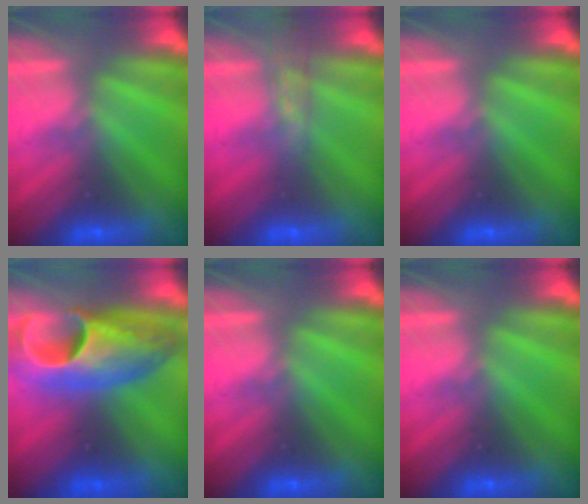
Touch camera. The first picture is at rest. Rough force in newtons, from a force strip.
{"total": 2.8}
{"total": 0.0}
{"total": 7.5}
{"total": 0.0}
{"total": 0.0}